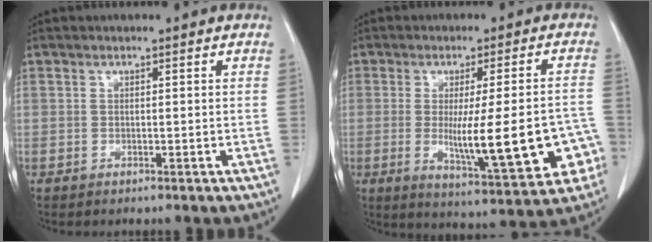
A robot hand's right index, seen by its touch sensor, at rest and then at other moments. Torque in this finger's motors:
{"motor_torque": [0.76, 0.19, 0.42, 0.16]}